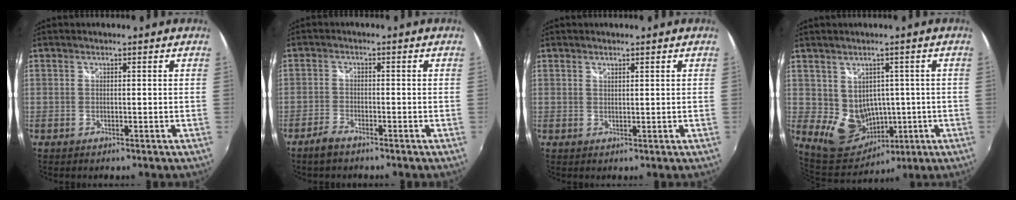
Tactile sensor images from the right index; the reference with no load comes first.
{"total": 3.3, "force": [-2.7, 1.0, 1.5], "torque": [-0.050, -0.002, -0.057]}
{"total": 0.8, "force": [0.7, 0.3, 0.3], "torque": [-0.004, 0.000, 0.012]}
{"total": 9.1, "force": [-0.4, 8.3, 3.8], "torque": [-0.082, -0.004, 0.018]}